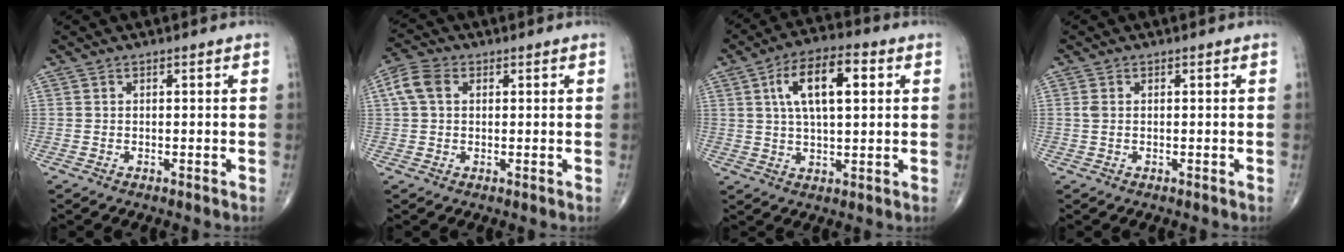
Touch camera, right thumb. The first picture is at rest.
{"total": 5.3, "force": [1.3, 3.7, 3.5], "torque": [-0.080, 0.016, 0.021]}
{"total": 12.2, "force": [3.4, 5.2, 10.5], "torque": [-0.174, 0.009, 0.055]}
{"total": 1.2, "force": [0.1, 0.7, 0.9], "torque": [-0.027, 0.002, 0.001]}